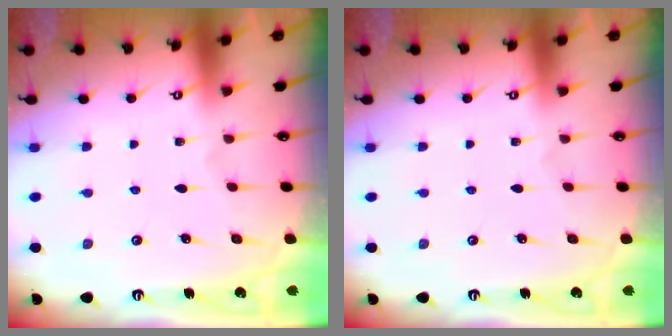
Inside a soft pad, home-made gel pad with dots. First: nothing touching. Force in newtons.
{"total": 0.0}